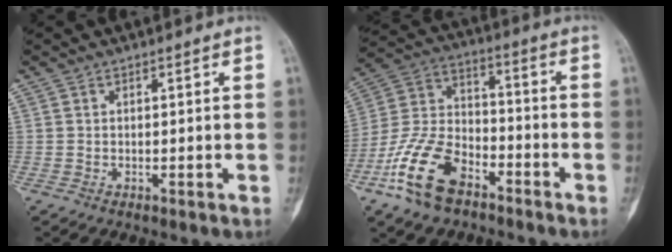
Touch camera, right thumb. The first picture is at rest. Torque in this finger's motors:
{"motor_torque": [0.12, 0.76, 0.61, 0.25, 0.06]}